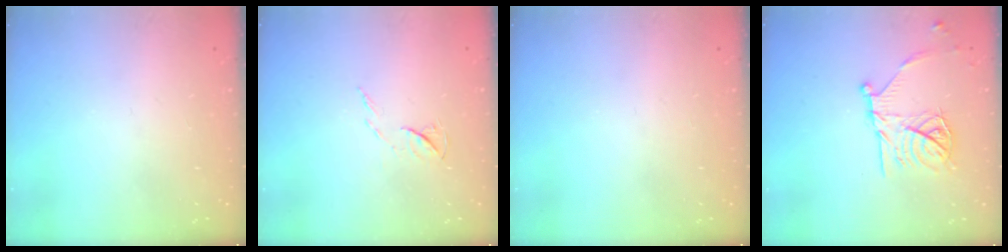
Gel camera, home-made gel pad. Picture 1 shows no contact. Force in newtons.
{"total": 5.0, "press": 5.0, "slide": 0.7}
{"total": 0.0}
{"total": 16.4, "press": 16.4, "slide": 0.9}